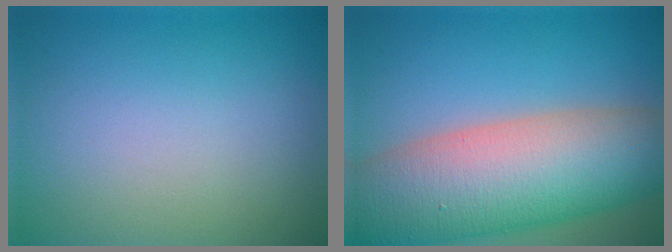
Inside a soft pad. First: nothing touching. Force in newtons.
{"total": 13.9, "press": 13.9, "slide": 0.6}